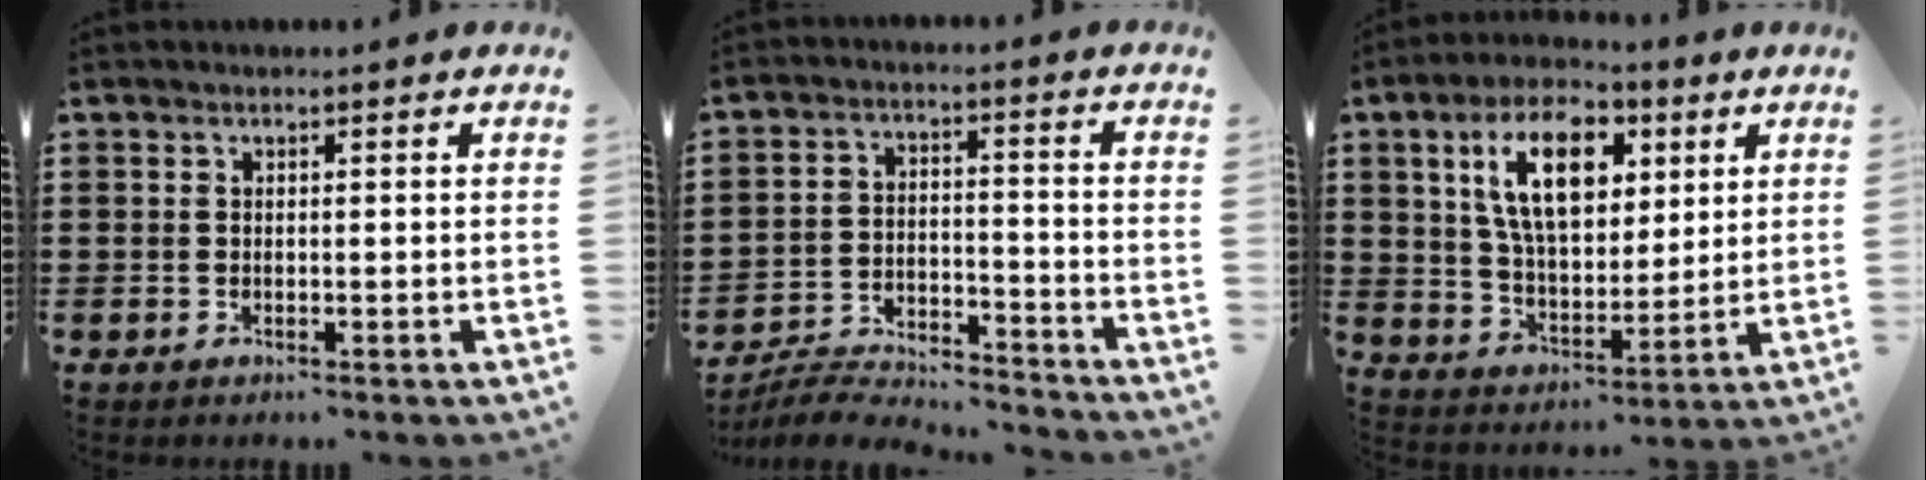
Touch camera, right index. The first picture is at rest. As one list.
[{"total": 5.9, "force": [-5.8, 0.6, 0.9], "torque": [-0.028, 0.007, -0.118]}, {"total": 12.7, "force": [4.9, 6.6, 9.6], "torque": [-0.193, 0.016, 0.086]}]